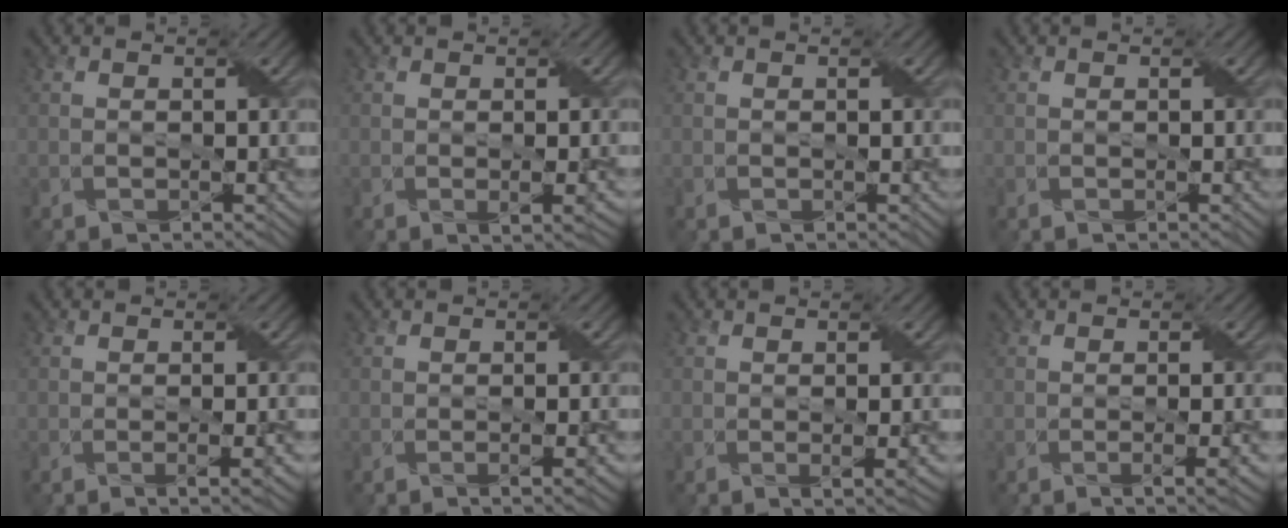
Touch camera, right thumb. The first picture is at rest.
{"total": 2.0, "force": [-0.2, 0.4, 2.0], "torque": [-0.034, 0.000, 0.001]}
{"total": 0.0}
{"total": 0.0}
{"total": 2.8, "force": [-0.7, 0.6, 2.6], "torque": [-0.042, -0.001, -0.008]}
{"total": 2.3, "force": [-0.6, 0.5, 2.1], "torque": [-0.034, 0.001, -0.008]}
{"total": 2.3, "force": [-0.3, 0.5, 2.3], "torque": [-0.038, -0.001, -0.001]}
{"total": 2.8, "force": [-0.7, 0.6, 2.7], "torque": [-0.043, 0.000, -0.009]}